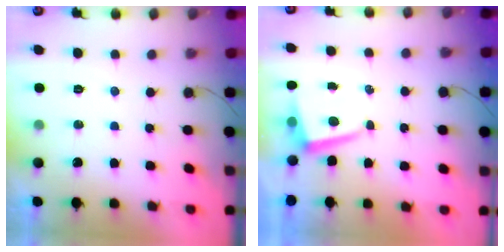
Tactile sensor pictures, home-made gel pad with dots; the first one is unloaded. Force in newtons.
{"total": 2.0, "press": 1.9, "slide": 0.3}